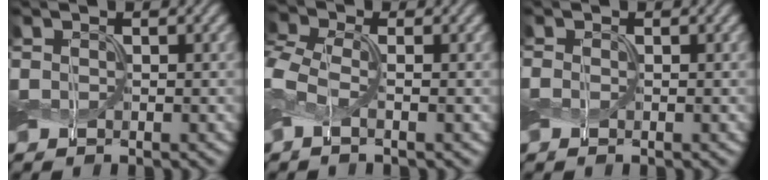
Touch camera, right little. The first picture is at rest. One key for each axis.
{"total": 2.3, "fx": -0.7, "fy": 1.0, "fz": 1.9, "tx": -0.047, "ty": 0.009, "tz": -0.030}
{"total": 0.0}